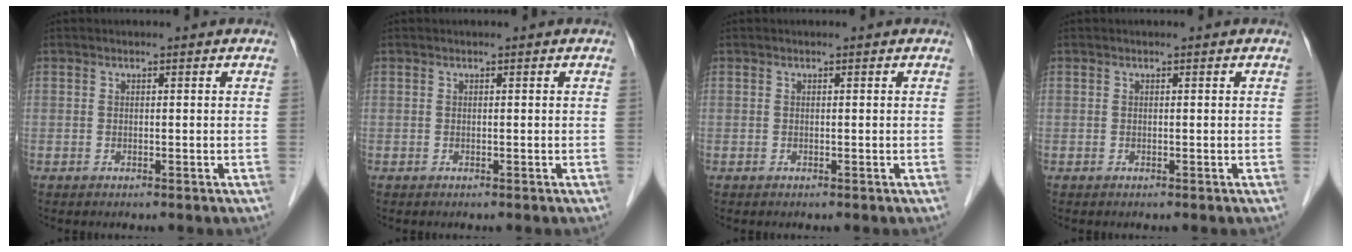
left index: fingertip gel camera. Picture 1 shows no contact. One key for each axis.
{"total": 0.0}
{"total": 0.0}
{"total": 0.0}